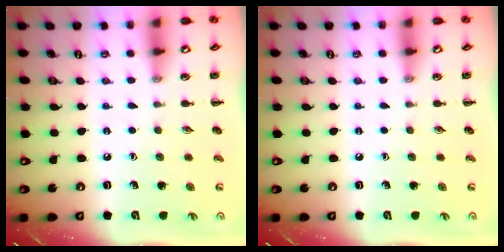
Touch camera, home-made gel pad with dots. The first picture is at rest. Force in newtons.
{"total": 0.0}